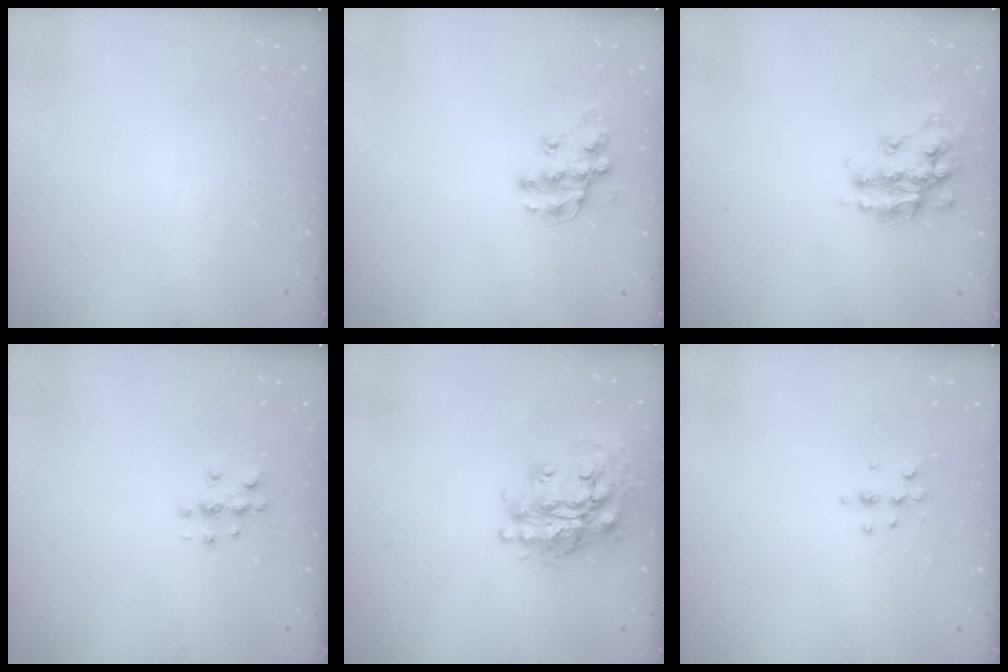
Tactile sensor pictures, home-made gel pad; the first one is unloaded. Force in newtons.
{"total": 12.2, "press": 12.2, "slide": 0.9}
{"total": 14.2, "press": 14.2, "slide": 0.9}
{"total": 3.6, "press": 3.6, "slide": 0.5}
{"total": 21.2, "press": 21.1, "slide": 2.1}
{"total": 5.3, "press": 5.1, "slide": 1.5}